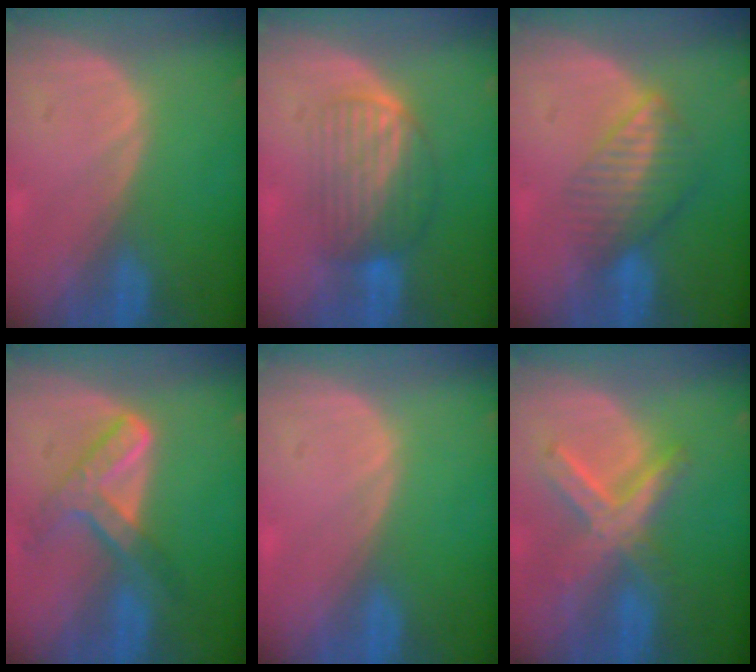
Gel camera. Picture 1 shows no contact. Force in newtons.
{"total": 6.5, "press": 6.3, "slide": 1.6}
{"total": 6.7, "press": 5.7, "slide": 3.5}
{"total": 7.2, "press": 6.0, "slide": 4.0}
{"total": 0.0}
{"total": 7.6, "press": 6.5, "slide": 3.8}